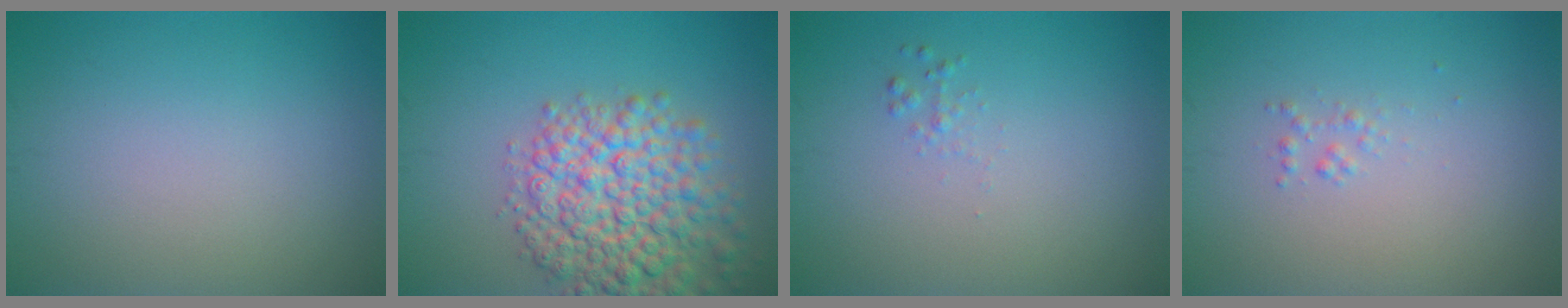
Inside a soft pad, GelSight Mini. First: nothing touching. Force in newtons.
{"total": 8.3, "press": 8.3, "slide": 0.3}
{"total": 0.6, "press": 0.6, "slide": 0.0}
{"total": 0.7, "press": 0.7, "slide": 0.0}